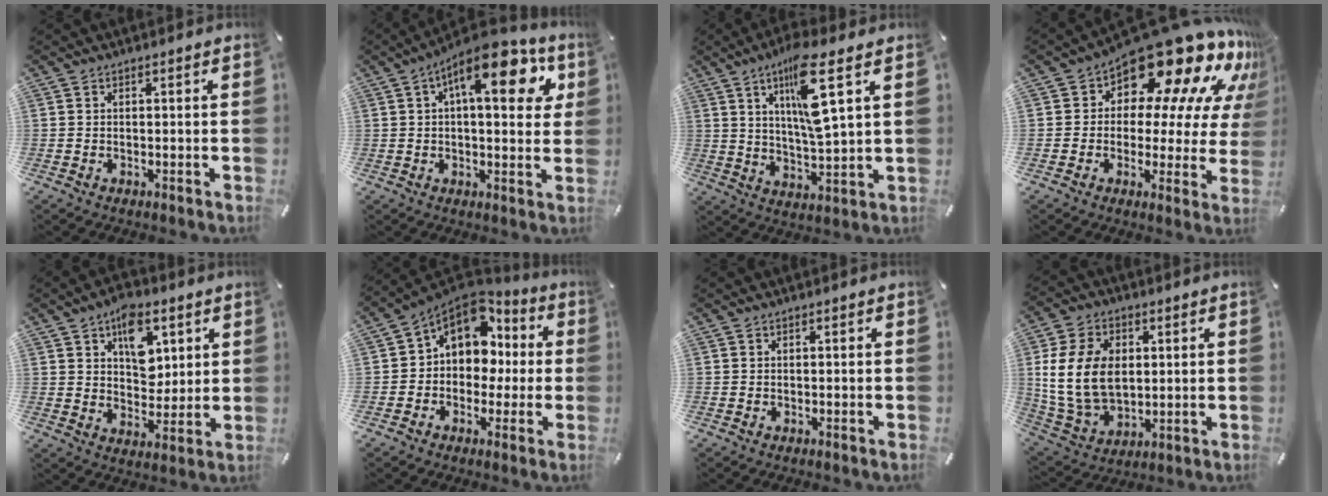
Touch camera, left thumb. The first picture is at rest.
{"total": 15.8, "force": [6.7, 6.4, 12.8], "torque": [-0.175, -0.025, 0.103]}
{"total": 13.7, "force": [6.3, 3.1, 11.8], "torque": [-0.195, -0.019, 0.101]}
{"total": 18.5, "force": [13.1, 8.0, 10.3], "torque": [-0.152, -0.114, 0.219]}
{"total": 10.6, "force": [5.0, 7.4, 5.8], "torque": [-0.068, -0.018, 0.085]}
{"total": 11.4, "force": [3.3, 9.5, 5.4], "torque": [-0.098, -0.021, 0.064]}
{"total": 0.0}
{"total": 15.1, "force": [1.9, 11.2, 9.9], "torque": [-0.219, 0.011, 0.035]}